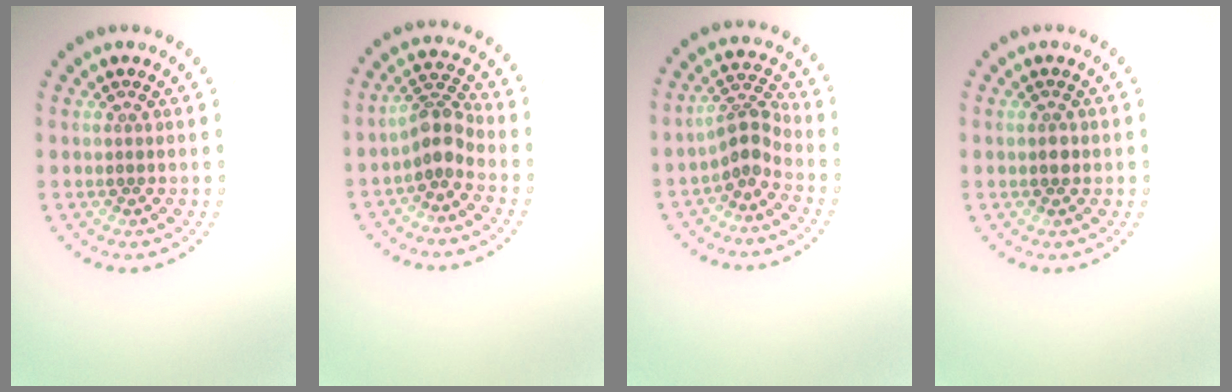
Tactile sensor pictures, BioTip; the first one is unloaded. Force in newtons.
{"total": 2.6, "press": 2.0, "slide": 1.7}
{"total": 2.5, "press": 1.8, "slide": 1.7}
{"total": 1.1, "press": 1.1, "slide": 0.2}